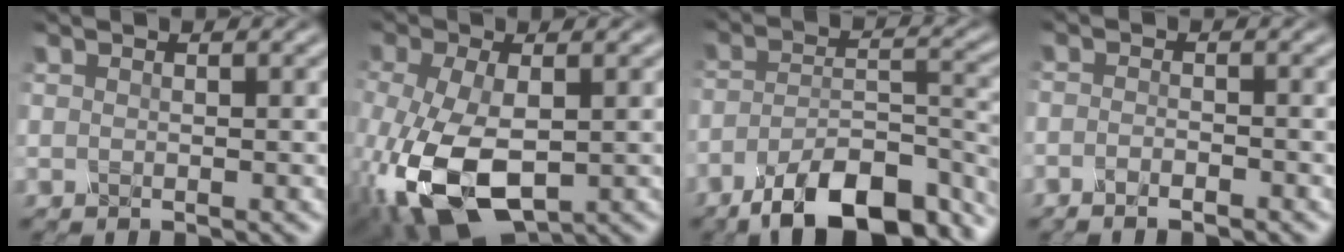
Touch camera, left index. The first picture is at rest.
{"total": 10.1, "force": [-3.5, 5.2, 7.9], "torque": [-0.209, -0.026, -0.065]}
{"total": 11.3, "force": [-8.1, 3.8, 6.9], "torque": [-0.110, -0.011, -0.138]}
{"total": 1.4, "force": [-1.3, 0.2, 0.5], "torque": [-0.007, -0.002, -0.026]}